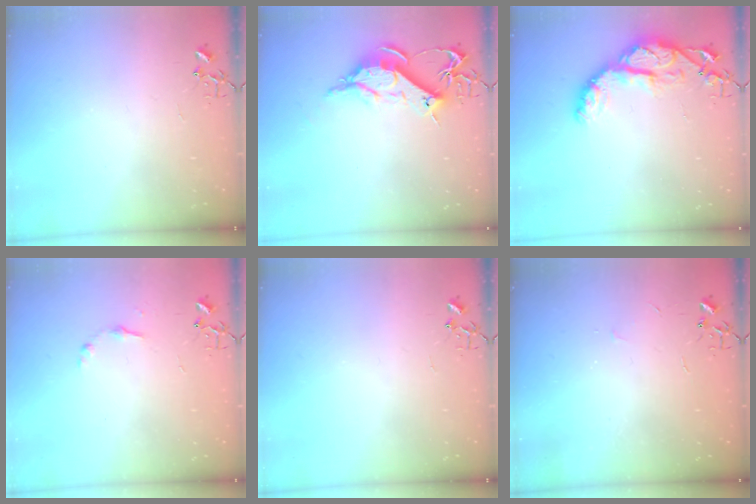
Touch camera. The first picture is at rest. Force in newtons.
{"total": 12.1, "press": 12.1, "slide": 1.1}
{"total": 14.0, "press": 13.9, "slide": 1.2}
{"total": 6.5, "press": 6.5, "slide": 0.7}
{"total": 0.0}
{"total": 2.3, "press": 2.3, "slide": 0.3}